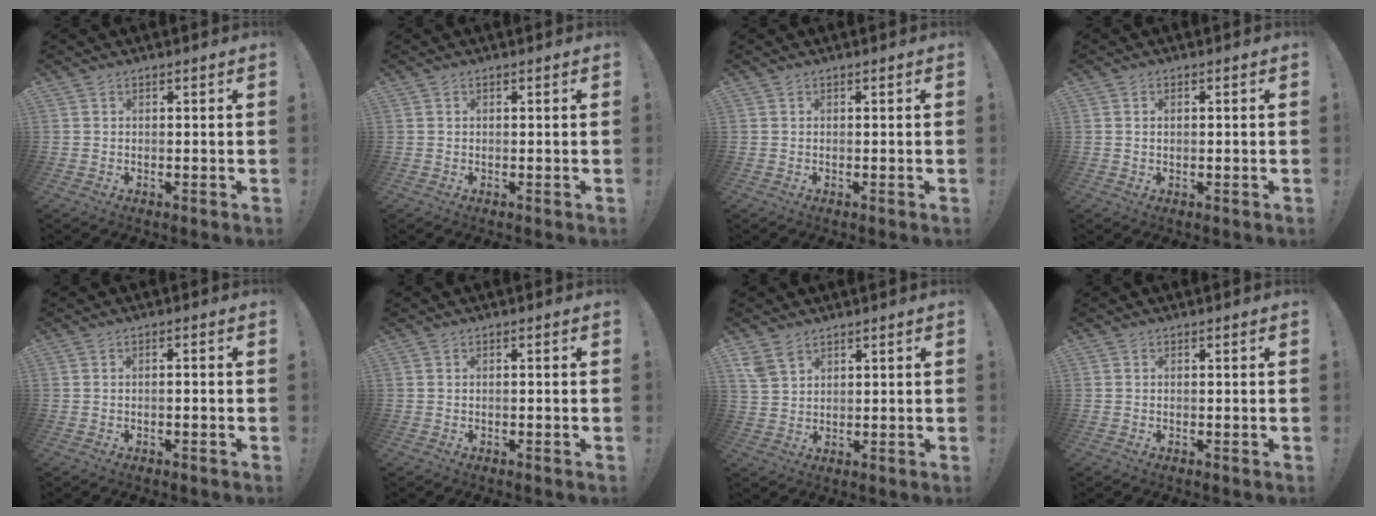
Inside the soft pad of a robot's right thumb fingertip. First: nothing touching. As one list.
[{"total": 0.0}, {"total": 0.0}, {"total": 1.1, "force": [0.2, 0.6, 0.9], "torque": [-0.022, 0.004, 0.003]}, {"total": 1.4, "force": [-1.1, 0.0, 0.9], "torque": [-0.014, 0.003, -0.020]}, {"total": 0.8, "force": [-0.7, -0.1, 0.4], "torque": [-0.007, 0.000, -0.012]}, {"total": 5.3, "force": [3.6, 2.9, 2.5], "torque": [-0.044, -0.016, 0.073]}, {"total": 0.0}]